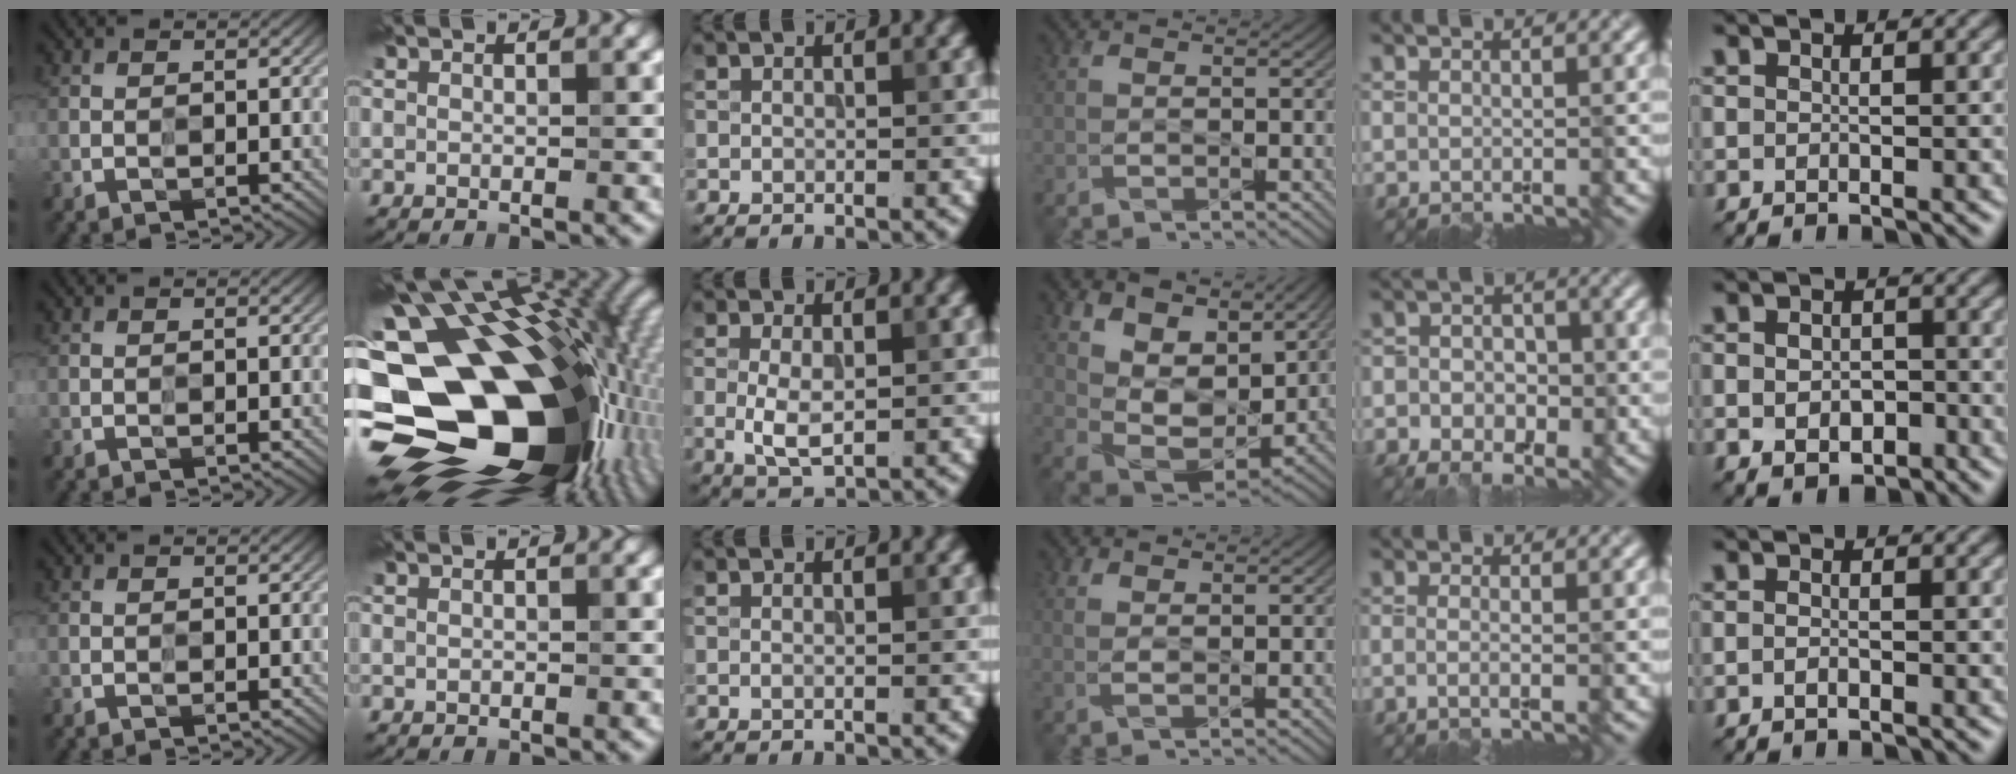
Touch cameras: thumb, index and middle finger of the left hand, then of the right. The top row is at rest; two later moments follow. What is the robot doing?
{"motion": "wipe", "object": "paper plate"}